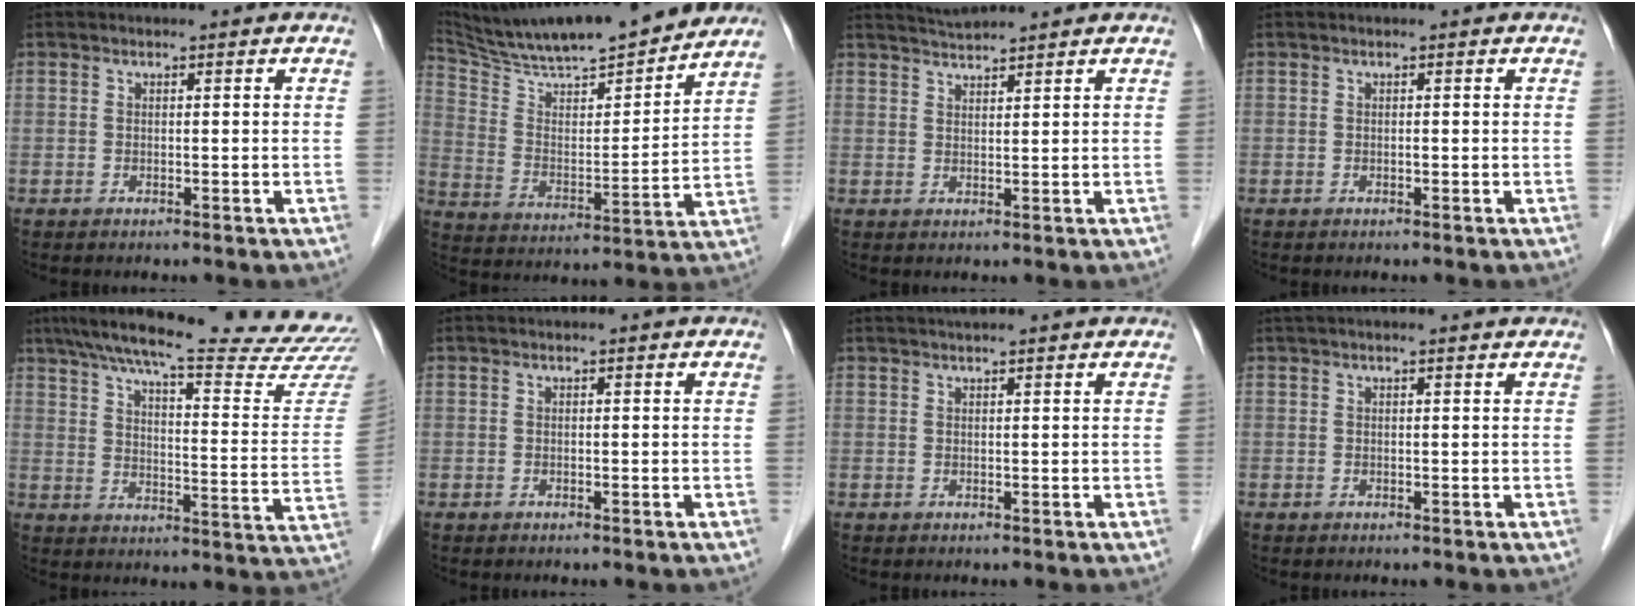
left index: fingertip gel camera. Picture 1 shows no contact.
{"total": 21.9, "force": [19.8, 2.0, 9.4], "torque": [-0.162, 0.003, 0.310]}
{"total": 3.4, "force": [3.3, -0.5, 0.4], "torque": [-0.010, 0.019, 0.064]}
{"total": 0.0}
{"total": 26.4, "force": [24.0, 0.4, 11.0], "torque": [-0.172, -0.079, 0.304]}
{"total": 0.0}
{"total": 4.5, "force": [4.0, 0.1, 2.1], "torque": [-0.027, 0.031, 0.053]}
{"total": 4.7, "force": [4.2, 0.5, 2.0], "torque": [-0.027, 0.036, 0.052]}